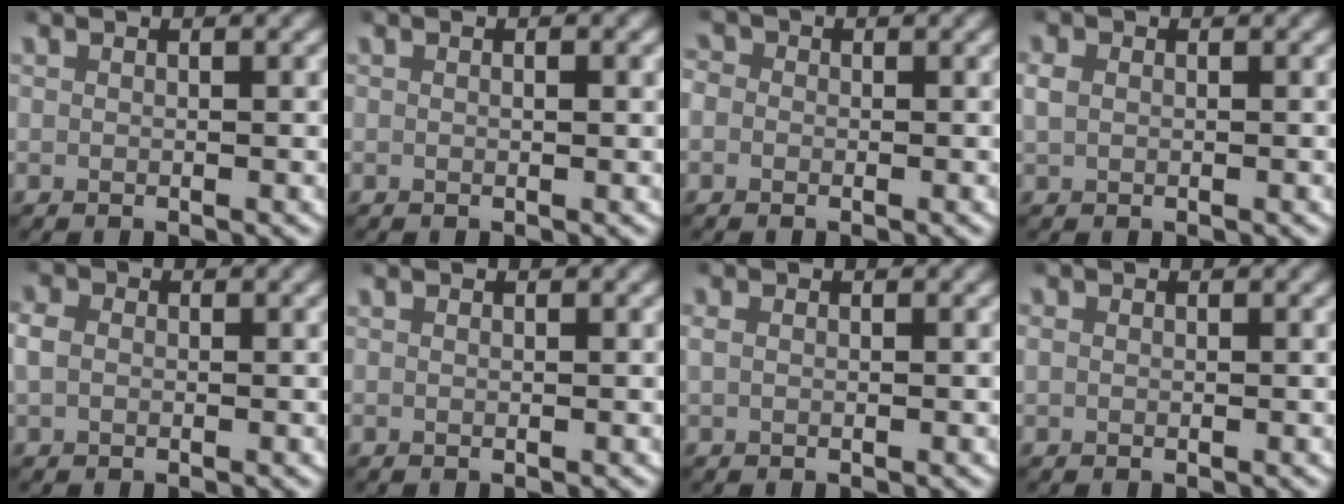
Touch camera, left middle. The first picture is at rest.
{"total": 0.5, "force": [0.2, 0.0, 0.5], "torque": [-0.007, 0.001, 0.002]}
{"total": 2.6, "force": [0.2, 2.4, 0.8], "torque": [-0.021, 0.009, -0.010]}
{"total": 1.3, "force": [0.2, 1.1, 0.8], "torque": [-0.030, -0.001, 0.007]}
{"total": 2.4, "force": [0.1, 2.1, 1.2], "torque": [-0.045, 0.000, 0.001]}
{"total": 0.0}
{"total": 0.8, "force": [0.1, 0.6, 0.5], "torque": [-0.018, 0.002, 0.002]}
{"total": 0.8, "force": [0.1, 0.7, 0.4], "torque": [-0.013, 0.003, 0.000]}